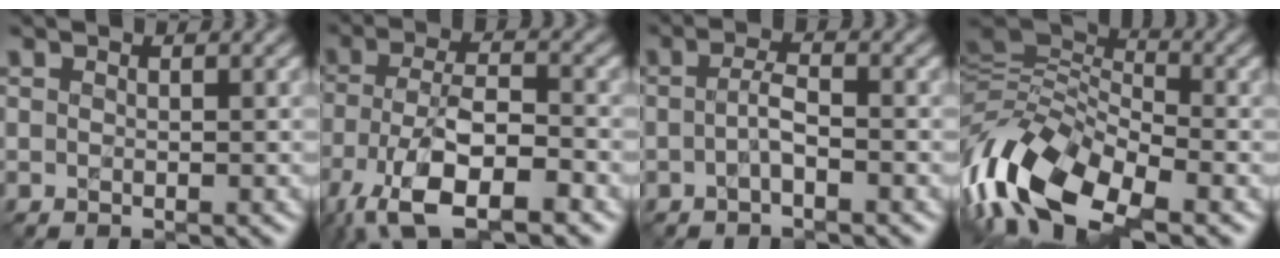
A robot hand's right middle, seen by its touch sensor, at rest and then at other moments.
{"total": 9.5, "force": [-5.4, 3.6, 6.9], "torque": [-0.137, -0.006, -0.100]}
{"total": 1.4, "force": [-0.5, 0.2, 1.3], "torque": [-0.028, 0.005, -0.014]}
{"total": 10.8, "force": [-5.7, 5.2, 7.6], "torque": [-0.145, 0.003, -0.123]}